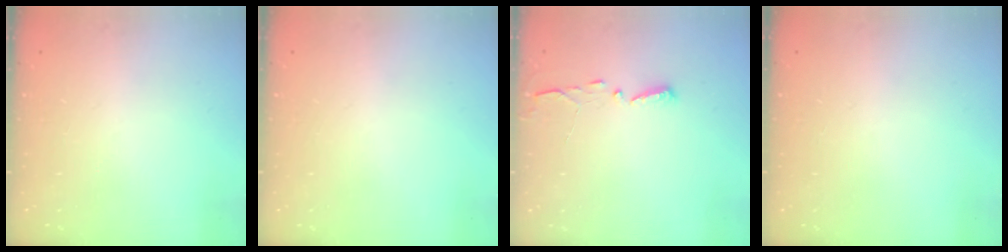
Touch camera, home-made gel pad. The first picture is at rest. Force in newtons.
{"total": 0.0}
{"total": 3.1, "press": 3.1, "slide": 0.3}
{"total": 0.0}